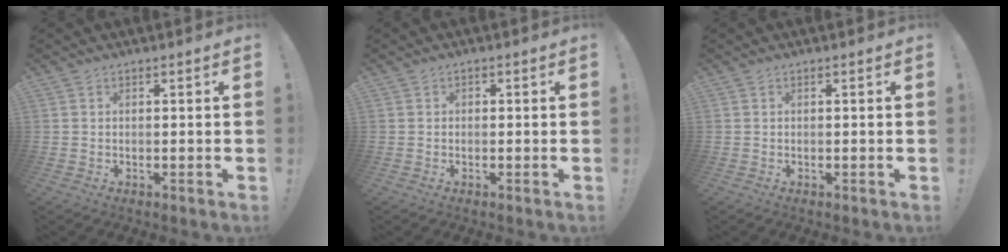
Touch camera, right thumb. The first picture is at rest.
{"total": 0.9, "force": [-0.4, 0.8, 0.2], "torque": [-0.004, 0.004, -0.008]}
{"total": 0.0}